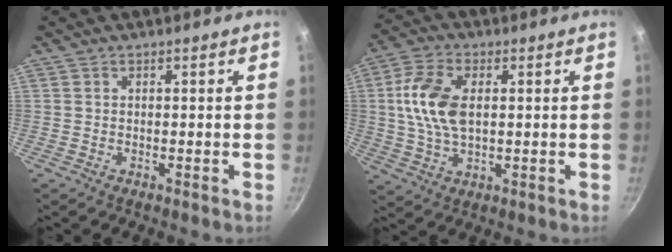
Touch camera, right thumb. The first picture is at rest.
{"total": 11.2, "force": [1.5, 6.6, 9.0], "torque": [-0.170, 0.010, 0.024]}